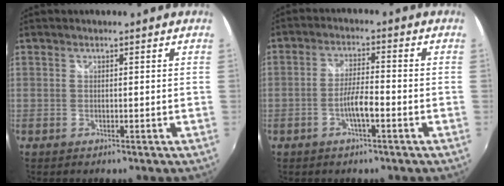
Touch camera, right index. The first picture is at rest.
{"total": 4.8, "force": [-2.2, 0.7, 4.2], "torque": [-0.084, 0.001, -0.039]}